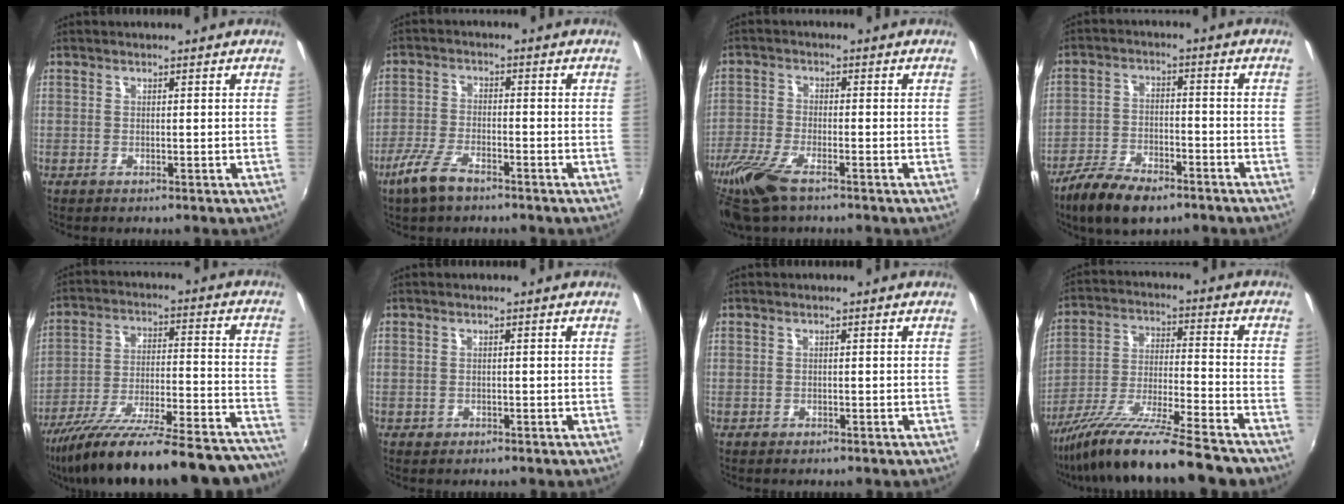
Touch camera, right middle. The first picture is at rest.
{"total": 6.8, "force": [-4.8, 2.1, 4.3], "torque": [-0.106, -0.008, -0.094]}
{"total": 10.7, "force": [-7.4, 3.2, 7.1], "torque": [-0.175, -0.032, -0.147]}
{"total": 11.7, "force": [-8.4, 4.3, 6.8], "torque": [-0.156, -0.020, -0.152]}
{"total": 31.7, "force": [-28.0, 4.7, 14.1], "torque": [-0.215, -0.053, -0.396]}
{"total": 1.1, "force": [-0.8, 0.7, 0.4], "torque": [-0.010, -0.002, -0.013]}
{"total": 0.8, "force": [-0.7, 0.3, 0.3], "torque": [-0.010, -0.002, -0.013]}
{"total": 19.7, "force": [-16.1, 1.2, 11.3], "torque": [-0.214, -0.048, -0.271]}